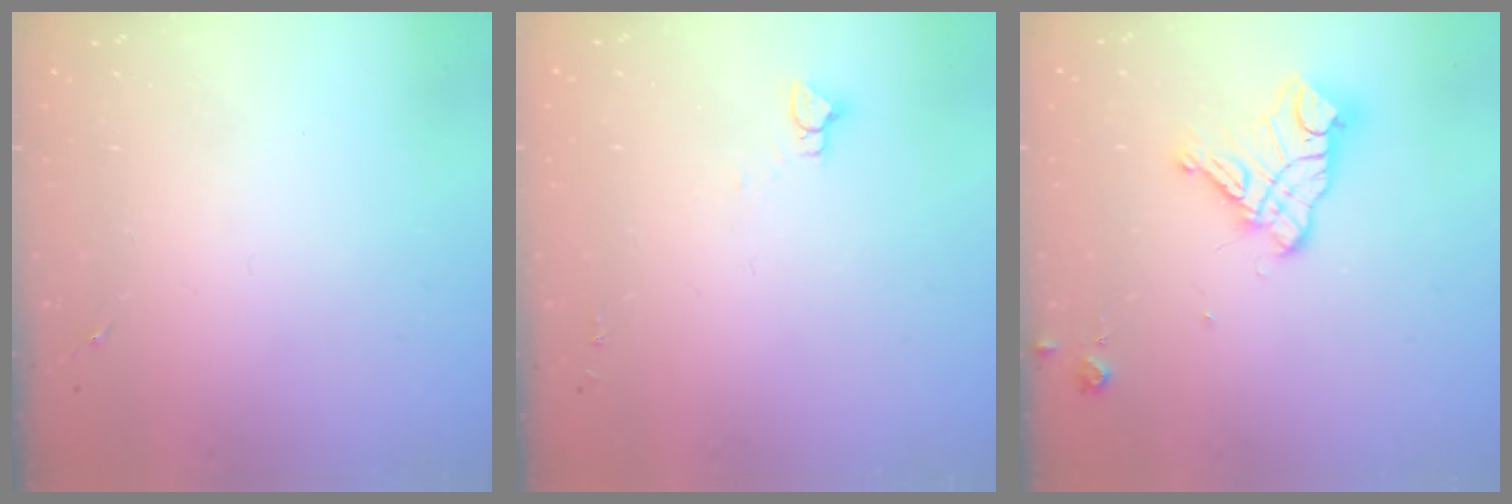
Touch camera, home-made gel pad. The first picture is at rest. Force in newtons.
{"total": 3.3, "press": 3.3, "slide": 0.2}
{"total": 14.6, "press": 14.5, "slide": 1.4}